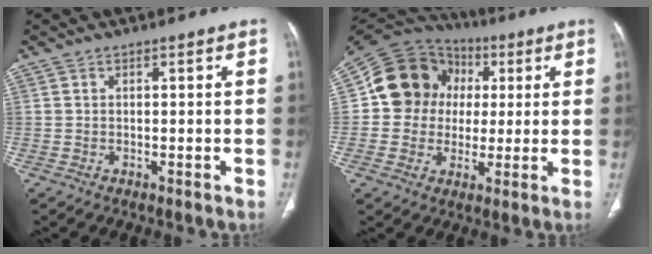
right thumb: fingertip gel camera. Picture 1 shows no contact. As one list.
[{"total": 15.3, "force": [2.1, 13.6, 6.7], "torque": [-0.087, 0.023, 0.031]}]